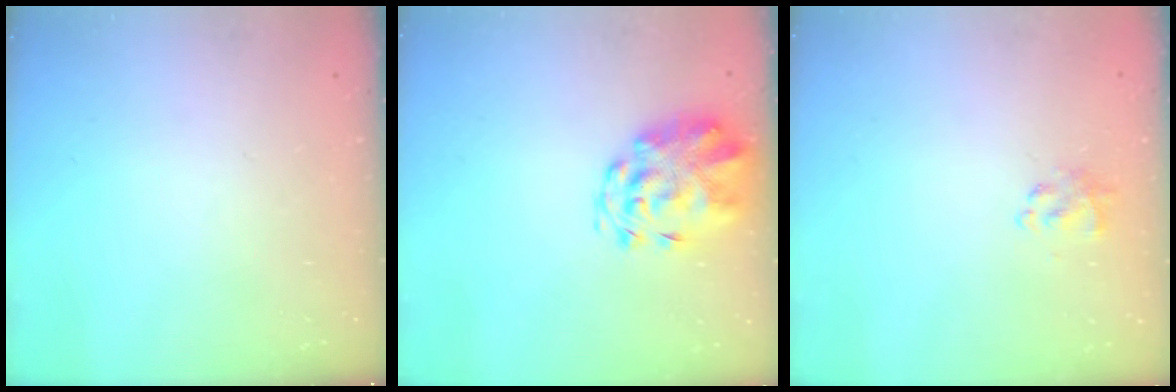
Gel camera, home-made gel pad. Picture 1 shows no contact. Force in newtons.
{"total": 5.1, "press": 5.0, "slide": 0.9}
{"total": 1.2, "press": 1.0, "slide": 0.6}